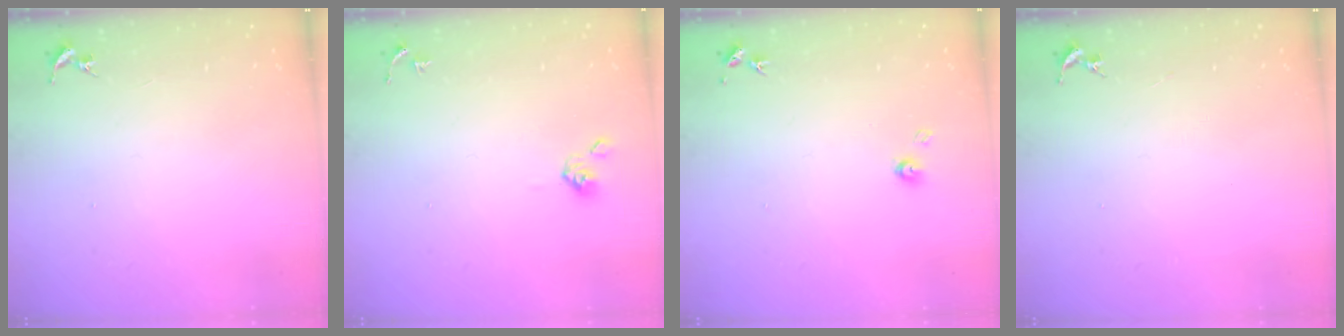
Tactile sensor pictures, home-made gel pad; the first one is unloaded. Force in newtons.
{"total": 4.6, "press": 4.6, "slide": 0.7}
{"total": 4.3, "press": 4.3, "slide": 0.3}
{"total": 0.0}